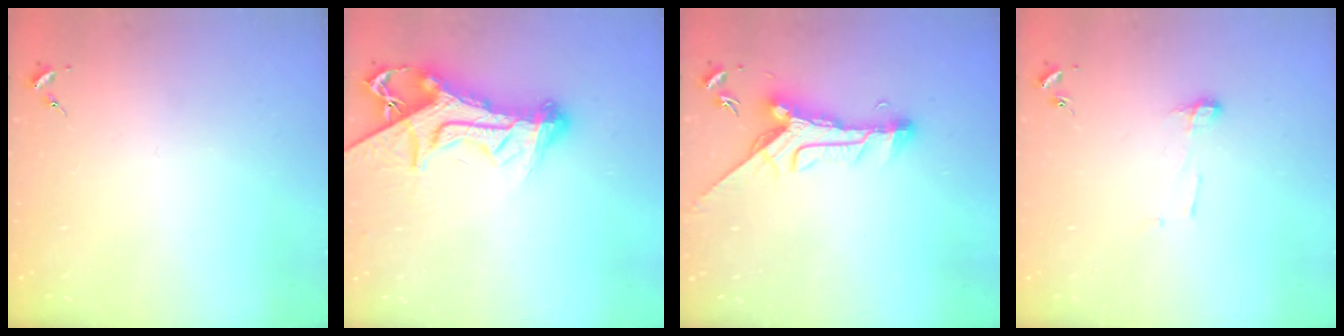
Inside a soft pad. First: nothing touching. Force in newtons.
{"total": 15.9, "press": 15.8, "slide": 1.8}
{"total": 12.2, "press": 12.1, "slide": 1.2}
{"total": 4.5, "press": 4.5, "slide": 0.5}